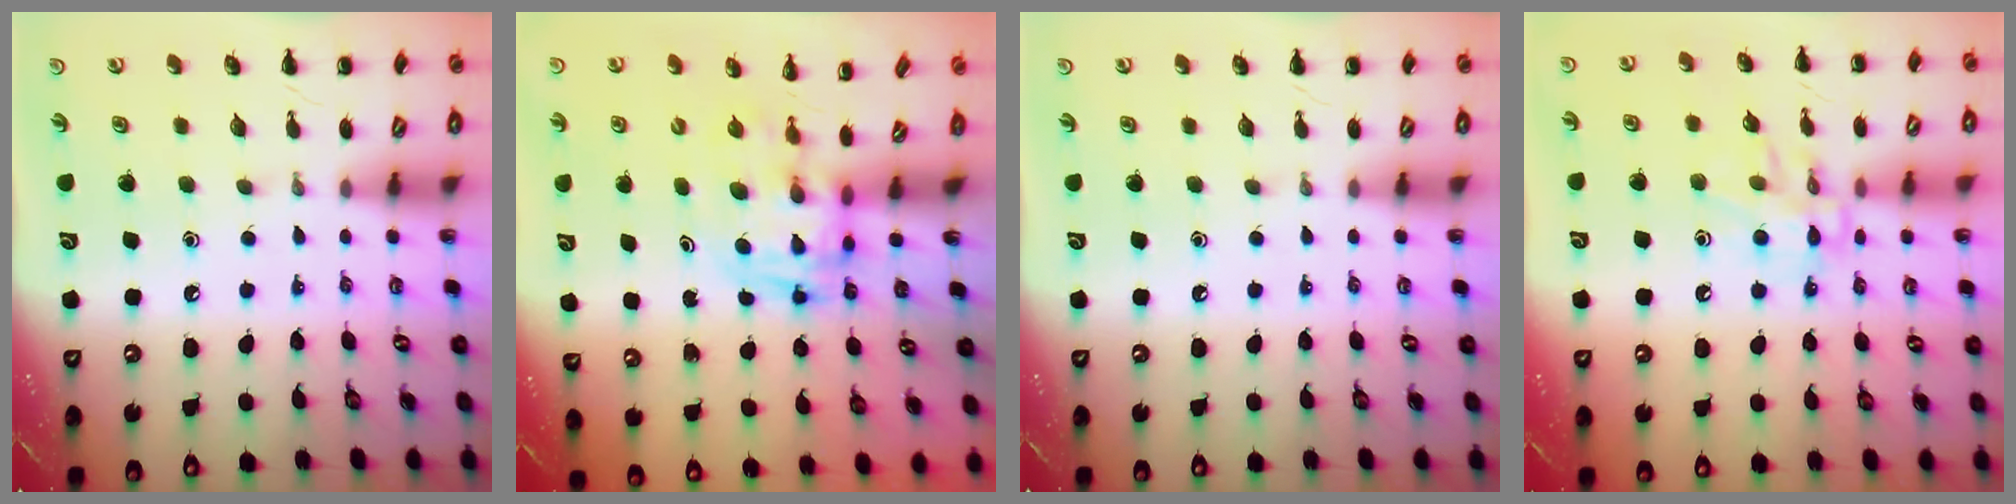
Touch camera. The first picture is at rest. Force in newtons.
{"total": 2.8, "press": 2.8, "slide": 0.5}
{"total": 0.0}
{"total": 10.6, "press": 10.6, "slide": 0.6}